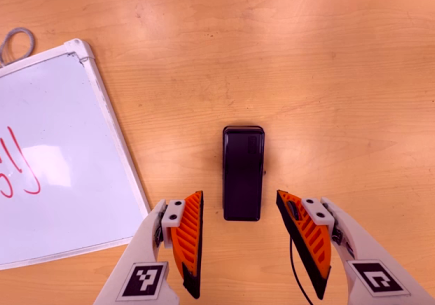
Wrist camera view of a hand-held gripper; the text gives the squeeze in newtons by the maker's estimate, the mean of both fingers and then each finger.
{"total": 0.0}